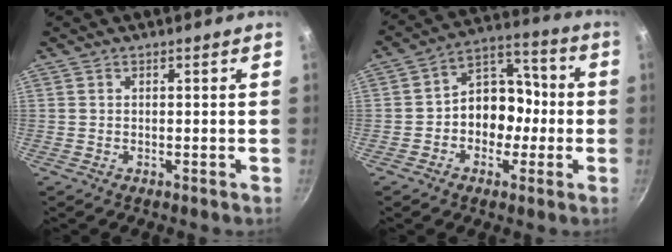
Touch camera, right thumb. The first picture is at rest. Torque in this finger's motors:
{"motor_torque": [-0.21, 0.59, 0.22, 0.17, 0.06]}